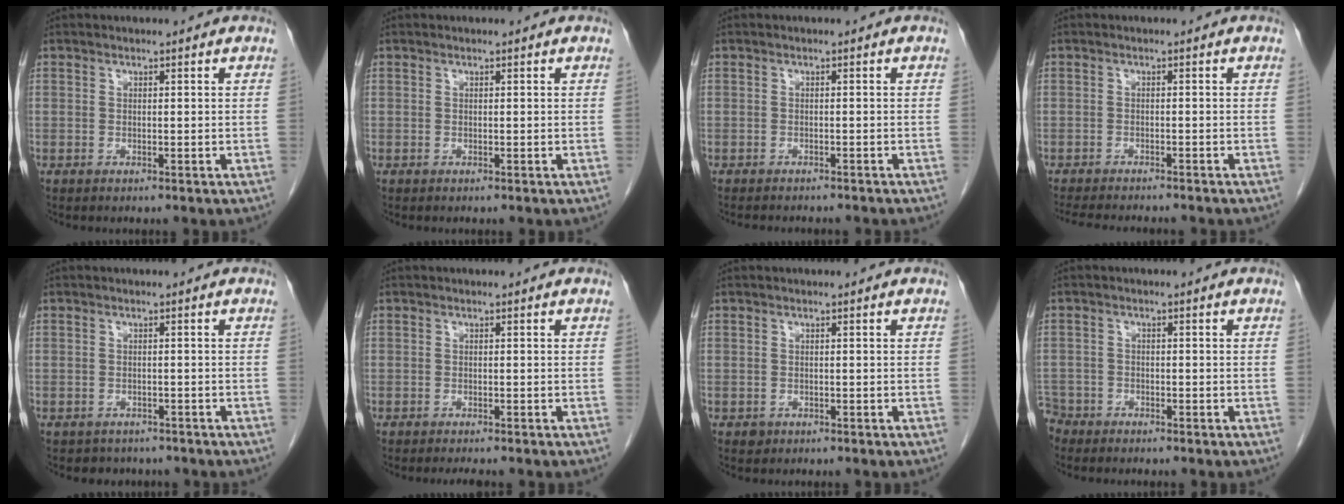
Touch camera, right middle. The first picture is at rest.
{"total": 0.0}
{"total": 7.1, "force": [-6.3, 1.6, 2.8], "torque": [-0.032, -0.005, -0.073]}
{"total": 10.5, "force": [-9.4, 1.4, 4.4], "torque": [-0.061, -0.016, -0.126]}
{"total": 3.8, "force": [-3.2, 2.1, 0.3], "torque": [-0.010, 0.007, -0.038]}
{"total": 2.2, "force": [-1.9, 0.2, 1.0], "torque": [-0.013, -0.003, -0.023]}
{"total": 0.8, "force": [-0.4, 0.7, 0.1], "torque": [-0.002, 0.002, -0.005]}
{"total": 3.4, "force": [-3.1, 1.4, -0.3], "torque": [0.005, -0.001, -0.062]}